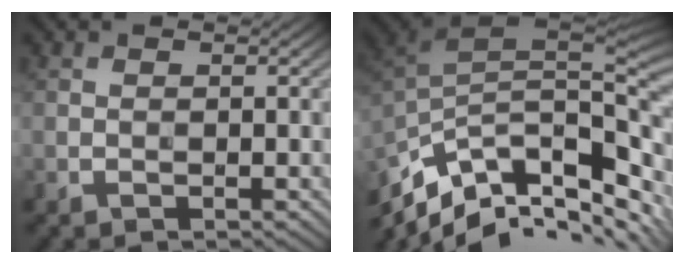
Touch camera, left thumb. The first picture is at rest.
{"total": 13.7, "force": [-6.2, 5.3, 10.9], "torque": [-0.242, -0.007, -0.096]}